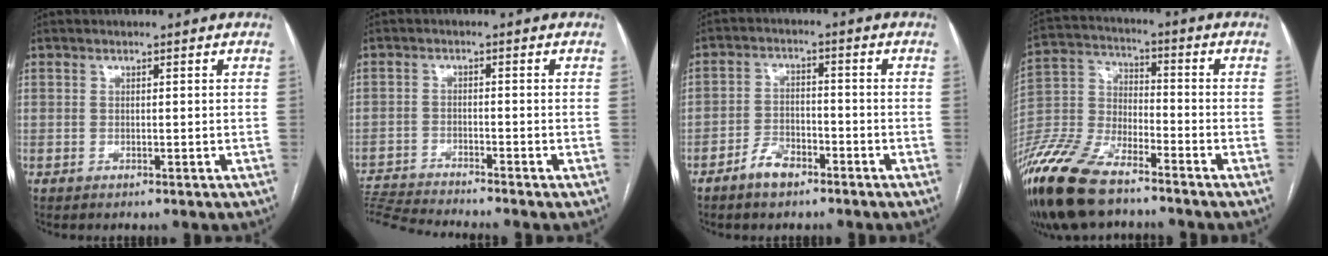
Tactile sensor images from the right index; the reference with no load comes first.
{"total": 7.3, "force": [-6.9, -1.9, 1.3], "torque": [-0.022, -0.011, -0.125]}
{"total": 4.6, "force": [-3.2, 2.5, 2.2], "torque": [-0.040, 0.006, -0.057]}
{"total": 15.3, "force": [-11.6, 5.0, 8.7], "torque": [-0.189, -0.013, -0.225]}